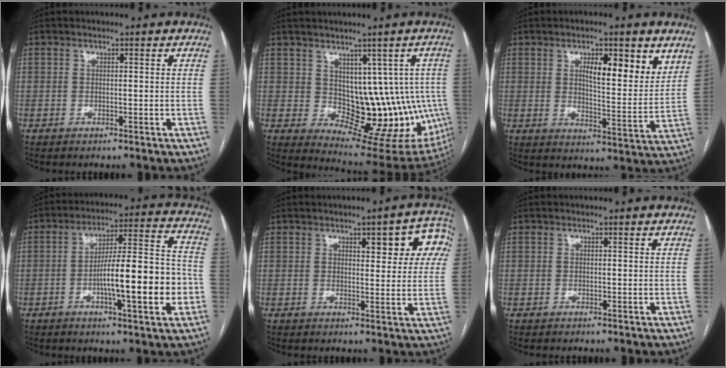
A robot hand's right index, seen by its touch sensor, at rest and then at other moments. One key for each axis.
{"total": 12.8, "fx": 0.7, "fy": 8.1, "fz": 9.9, "tx": -0.098, "ty": 0.015, "tz": 0.033}
{"total": 10.4, "fx": 5.1, "fy": 2.6, "fz": 8.7, "tx": -0.126, "ty": -0.004, "tz": 0.079}
{"total": 15.3, "fx": -3.8, "fy": 2.1, "fz": 14.7, "tx": -0.229, "ty": 0.016, "tz": -0.057}
{"total": 8.6, "fx": 3.3, "fy": 2.8, "fz": 7.4, "tx": -0.077, "ty": 0.016, "tz": 0.038}
{"total": 0.0}